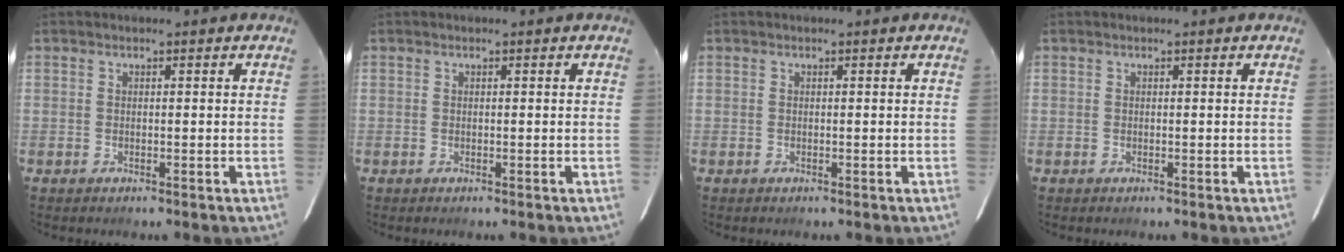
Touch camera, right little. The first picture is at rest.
{"total": 0.0}
{"total": 0.0}
{"total": 0.0}